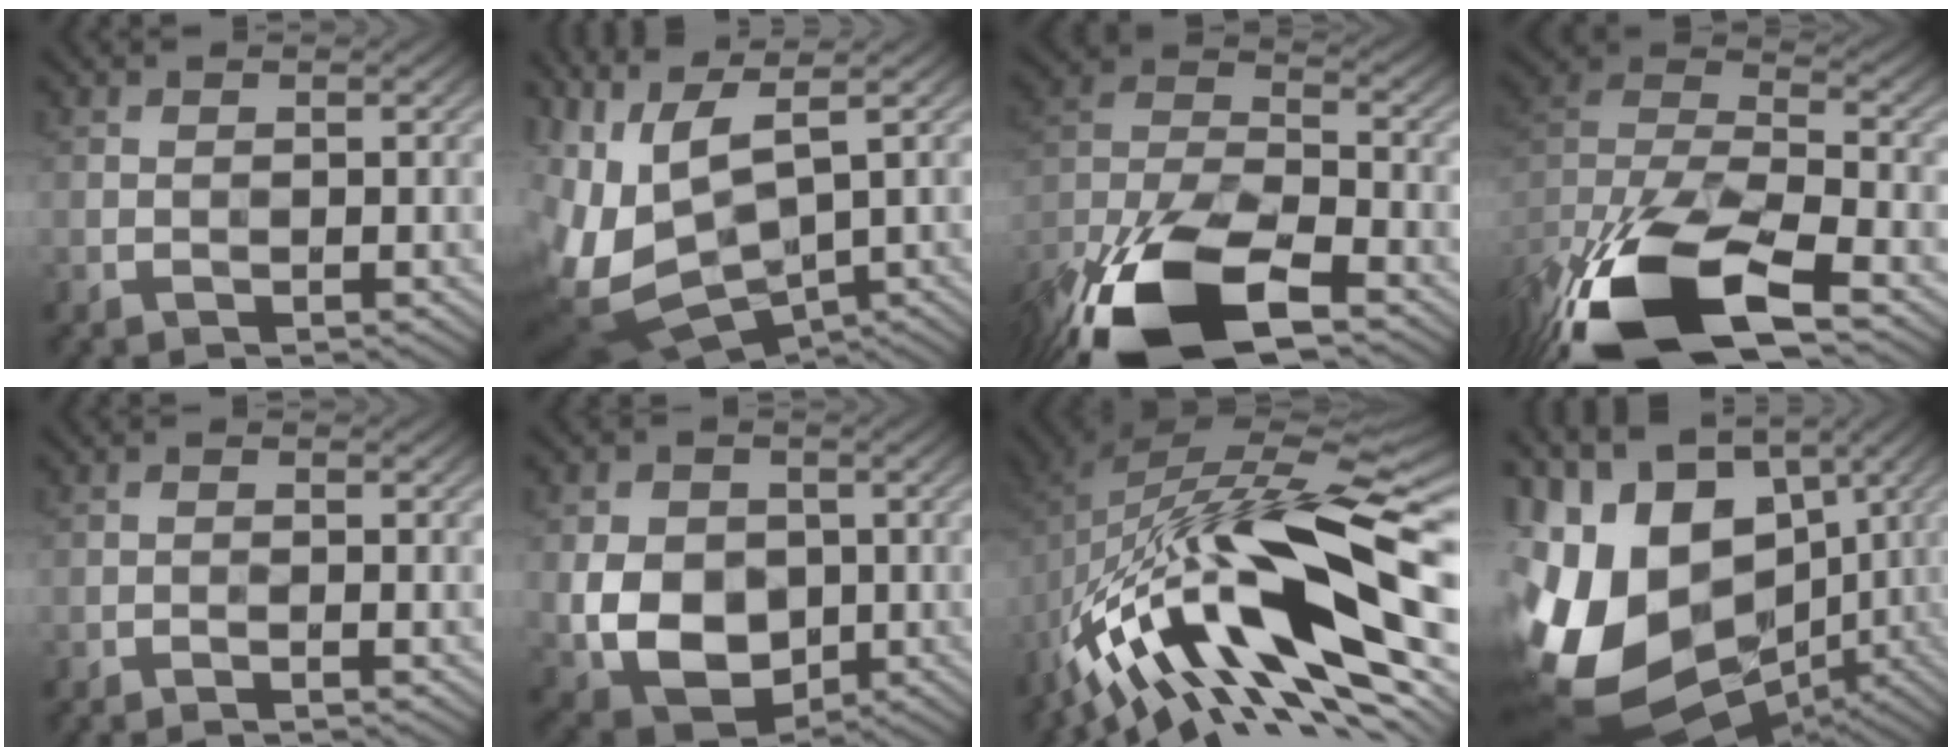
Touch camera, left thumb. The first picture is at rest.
{"total": 12.7, "force": [-0.7, 5.9, 11.2], "torque": [-0.290, -0.024, 0.028]}
{"total": 16.6, "force": [-10.8, 7.1, 10.4], "torque": [-0.236, -0.024, -0.203]}
{"total": 17.7, "force": [-11.1, 6.8, 12.0], "torque": [-0.278, -0.028, -0.192]}
{"total": 1.1, "force": [-0.6, 0.1, 0.8], "torque": [-0.008, 0.008, -0.018]}
{"total": 9.2, "force": [-1.0, 7.2, 5.6], "torque": [-0.125, -0.014, -0.022]}
{"total": 17.8, "force": [-5.5, 6.6, 15.6], "torque": [-0.266, 0.027, -0.114]}
{"total": 19.6, "force": [-0.8, 13.9, 13.8], "torque": [-0.296, -0.025, 0.018]}